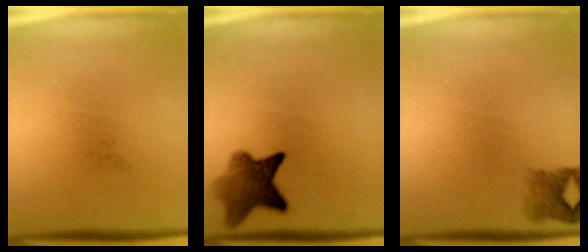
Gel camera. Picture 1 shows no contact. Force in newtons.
{"total": 6.8}
{"total": 2.3}